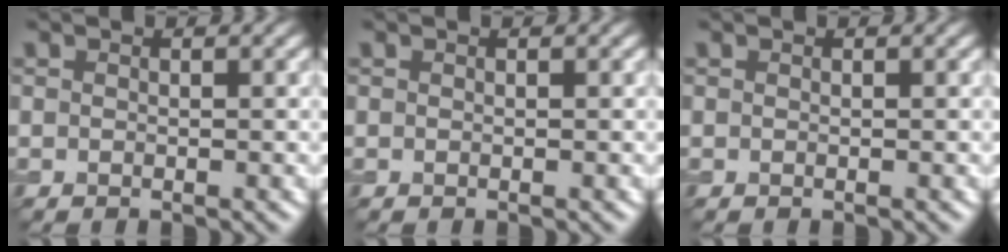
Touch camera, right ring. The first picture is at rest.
{"total": 0.0}
{"total": 0.0}